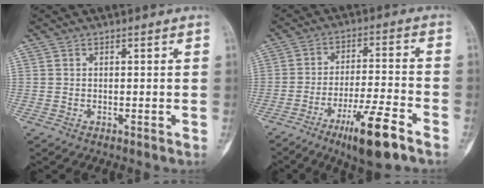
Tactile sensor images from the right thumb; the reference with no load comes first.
{"total": 12.2, "force": [-7.3, 1.6, 9.7], "torque": [-0.176, 0.028, -0.122]}